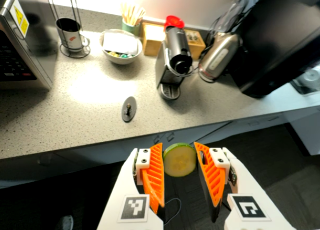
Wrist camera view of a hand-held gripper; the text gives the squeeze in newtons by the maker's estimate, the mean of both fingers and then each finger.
{"total": 10.9, "left": 11.9, "right": 9.9}